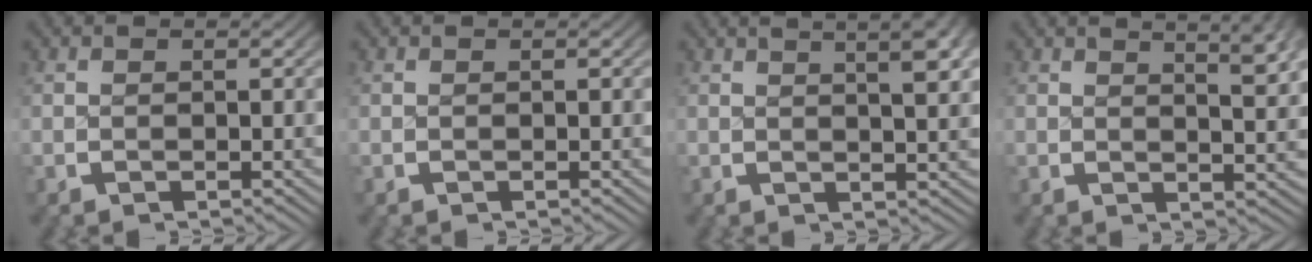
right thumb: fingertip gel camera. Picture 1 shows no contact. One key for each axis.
{"total": 0.0}
{"total": 5.6, "fx": 2.4, "fy": 1.9, "fz": 4.6, "tx": -0.050, "ty": 0.009, "tz": 0.032}
{"total": 4.5, "fx": 2.2, "fy": 1.4, "fz": 3.7, "tx": -0.038, "ty": -0.003, "tz": 0.034}